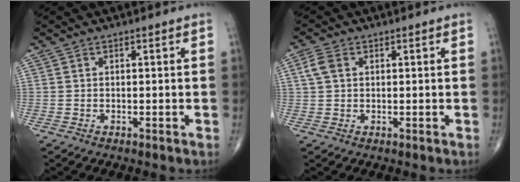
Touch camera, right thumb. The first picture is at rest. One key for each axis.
{"total": 3.2, "fx": 0.9, "fy": 2.2, "fz": 2.1, "tx": -0.048, "ty": 0.008, "tz": 0.018}